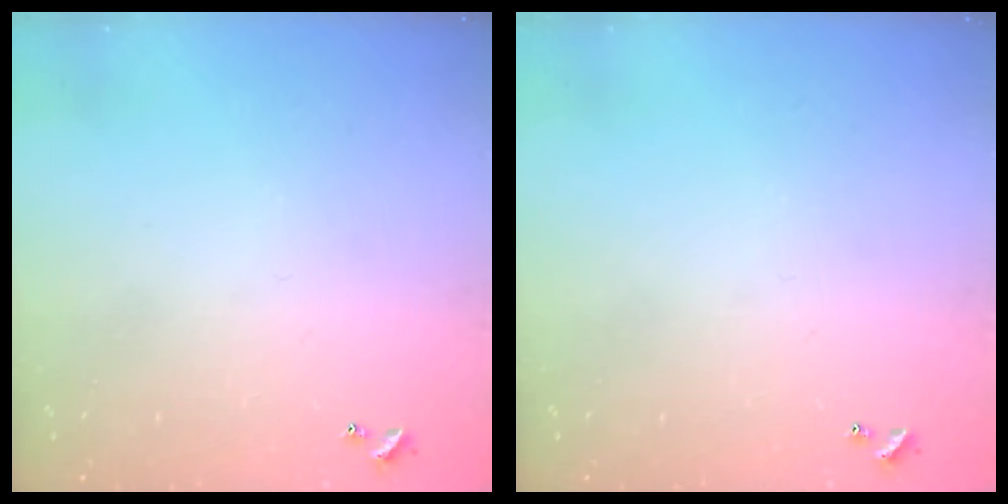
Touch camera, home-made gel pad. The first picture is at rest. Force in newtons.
{"total": 0.0}